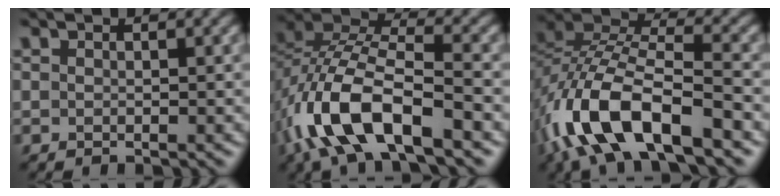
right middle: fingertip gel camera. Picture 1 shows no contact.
{"total": 11.0, "force": [-5.4, 4.8, 8.2], "torque": [-0.177, 0.005, -0.108]}
{"total": 12.1, "force": [-6.5, 5.0, 8.8], "torque": [-0.186, 0.000, -0.129]}